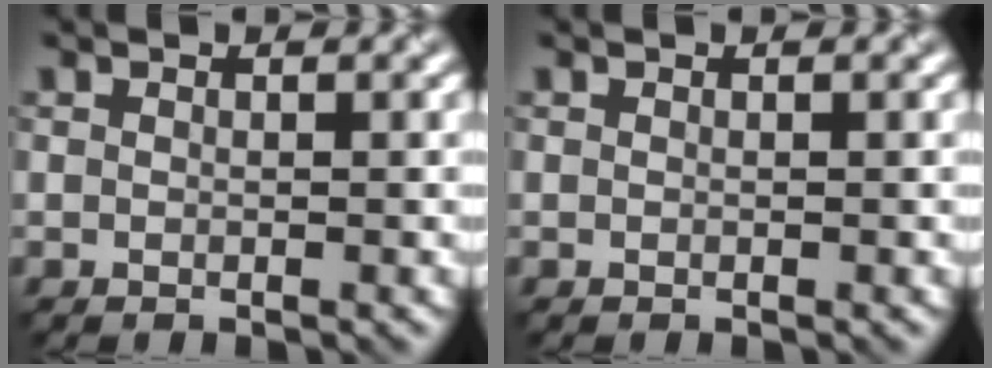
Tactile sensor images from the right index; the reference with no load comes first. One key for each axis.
{"total": 0.0}